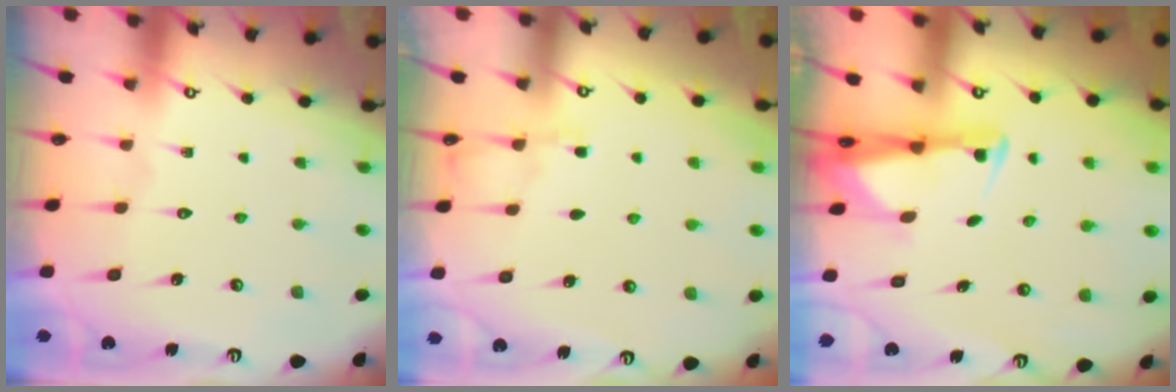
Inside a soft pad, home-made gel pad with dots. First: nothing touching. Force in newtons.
{"total": 2.5, "press": 2.5, "slide": 0.4}
{"total": 2.6, "press": 2.6, "slide": 0.5}